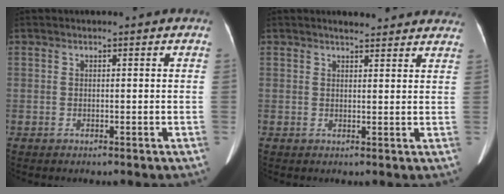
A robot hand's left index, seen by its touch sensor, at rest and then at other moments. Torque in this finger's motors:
{"motor_torque": [0.38, -0.62, 0.02, 0.02]}